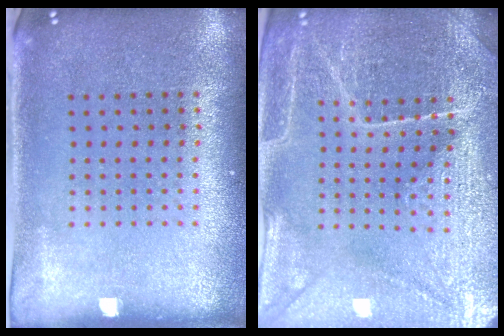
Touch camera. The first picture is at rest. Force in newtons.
{"total": 4.3, "press": 4.2, "slide": 1.1}